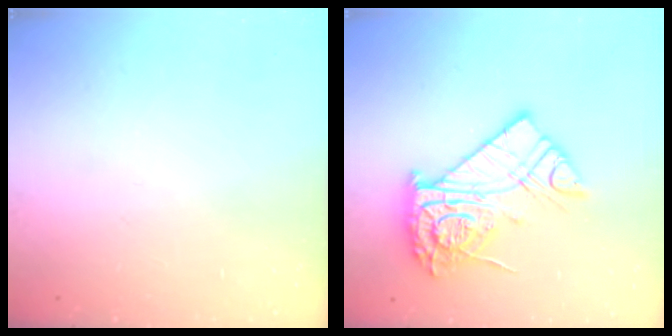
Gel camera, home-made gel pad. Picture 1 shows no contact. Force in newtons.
{"total": 15.9, "press": 15.8, "slide": 1.4}